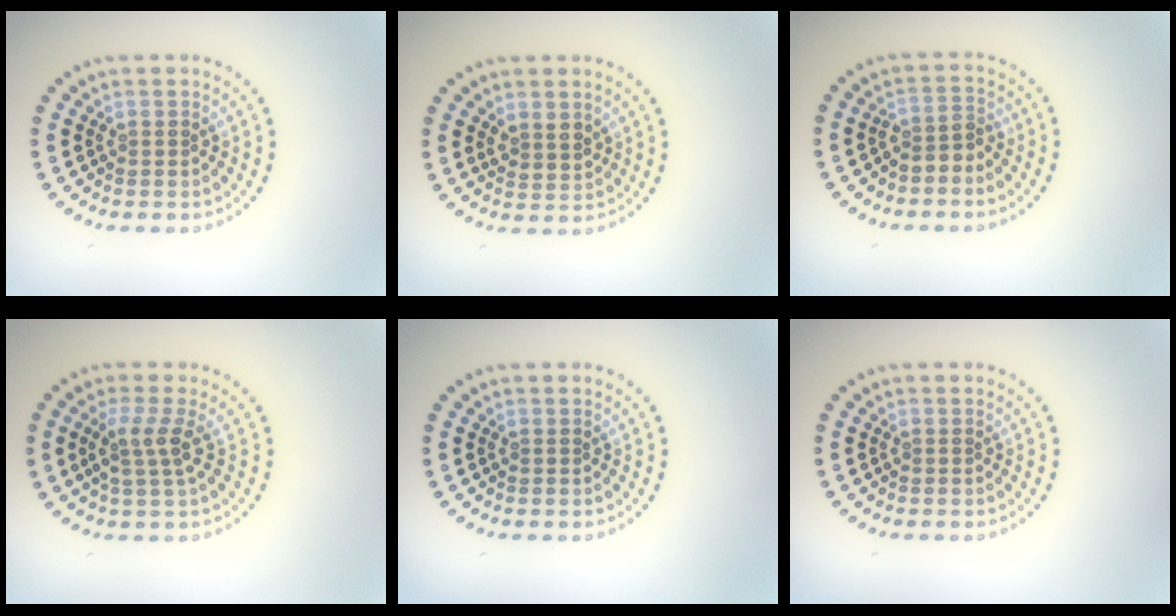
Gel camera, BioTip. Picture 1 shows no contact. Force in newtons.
{"total": 1.7, "press": 1.4, "slide": 0.9}
{"total": 1.9, "press": 1.4, "slide": 1.2}
{"total": 2.6, "press": 2.0, "slide": 1.7}
{"total": 0.0}
{"total": 0.0}